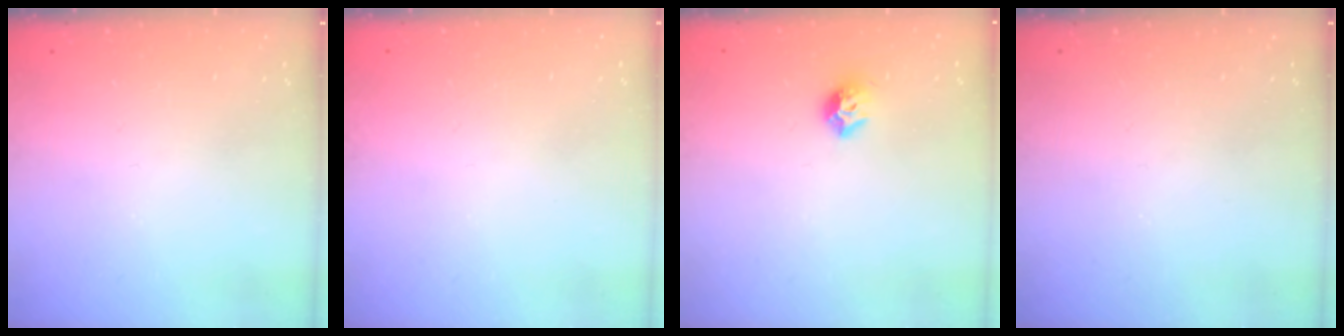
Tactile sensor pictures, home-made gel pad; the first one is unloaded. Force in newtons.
{"total": 0.7, "press": 0.7, "slide": 0.3}
{"total": 7.9, "press": 7.9, "slide": 0.7}
{"total": 0.0}